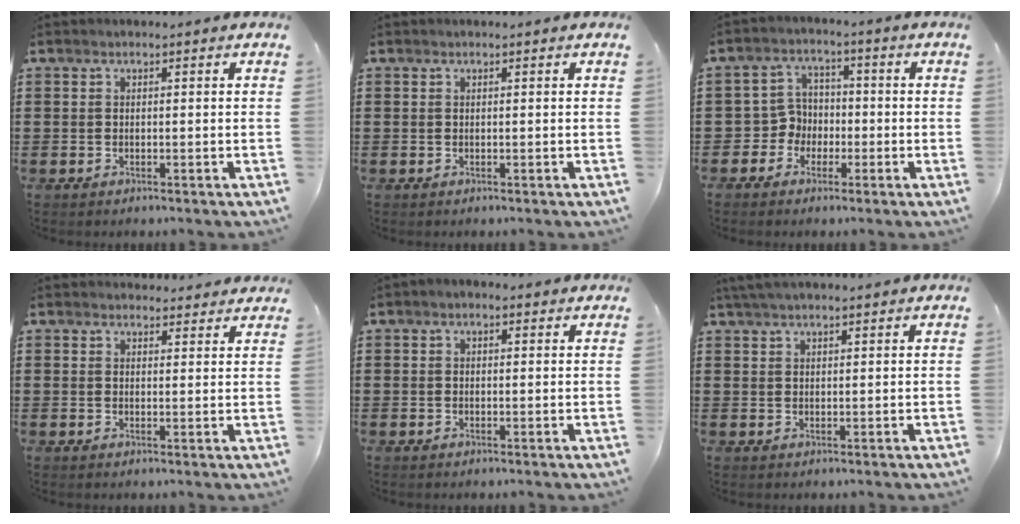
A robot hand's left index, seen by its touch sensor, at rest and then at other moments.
{"total": 0.0}
{"total": 4.6, "force": [-1.9, 4.1, 0.6], "torque": [-0.035, 0.007, -0.042]}
{"total": 2.5, "force": [2.4, 0.5, 0.0], "torque": [0.001, -0.007, 0.045]}
{"total": 0.9, "force": [0.1, 0.7, 0.6], "torque": [-0.013, 0.008, 0.001]}
{"total": 2.1, "force": [1.8, 0.2, 0.9], "torque": [-0.022, 0.004, 0.035]}